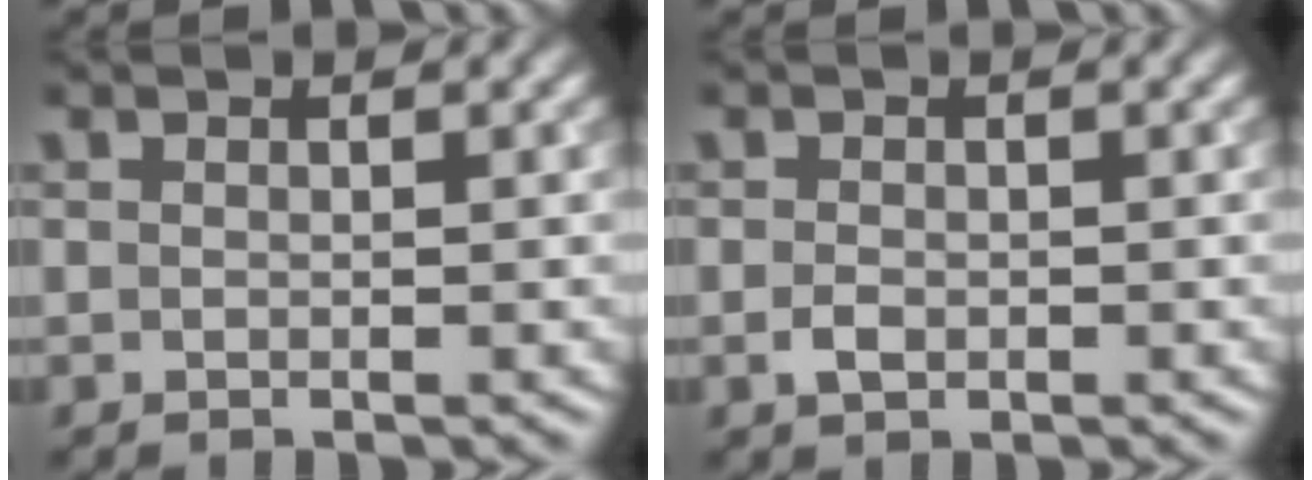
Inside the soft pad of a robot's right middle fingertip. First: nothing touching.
{"total": 1.1, "force": [-0.5, 0.7, 0.6], "torque": [-0.018, -0.002, -0.011]}